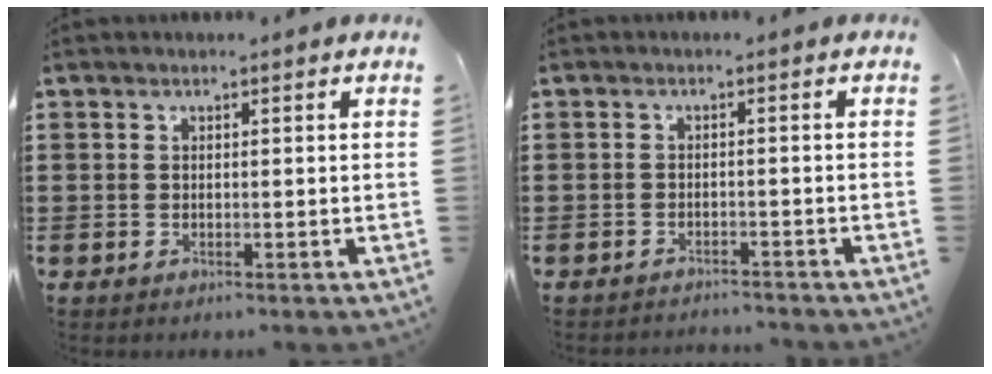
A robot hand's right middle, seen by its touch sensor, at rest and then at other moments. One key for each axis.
{"total": 1.8, "fx": -1.8, "fy": 0.1, "fz": -0.1, "tx": -0.004, "ty": 0.003, "tz": -0.039}